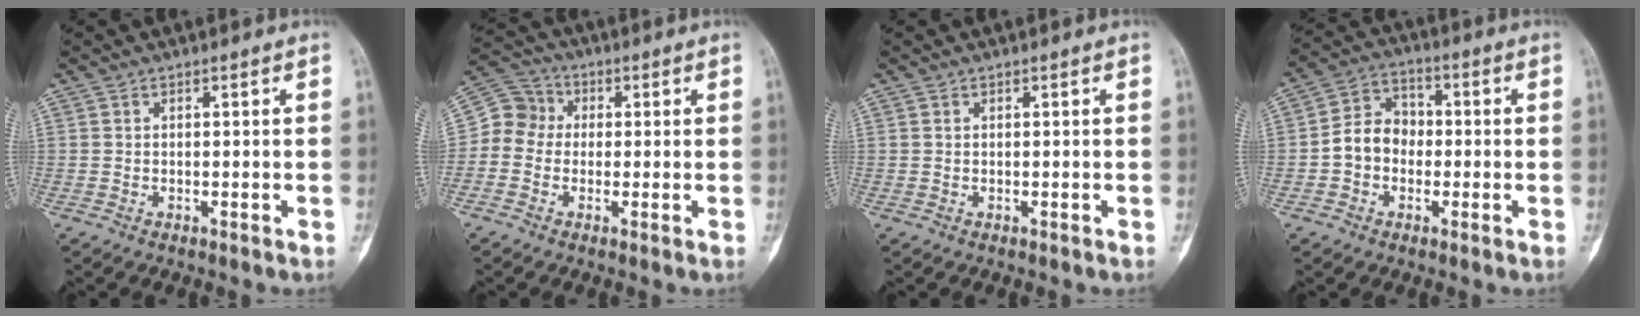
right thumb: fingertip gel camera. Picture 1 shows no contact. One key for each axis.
{"total": 7.1, "fx": -0.3, "fy": 6.6, "fz": 2.7, "tx": -0.029, "ty": 0.026, "tz": -0.020}
{"total": 0.0}
{"total": 8.1, "fx": -1.3, "fy": 6.7, "fz": 4.2, "tx": -0.055, "ty": 0.033, "tz": -0.038}